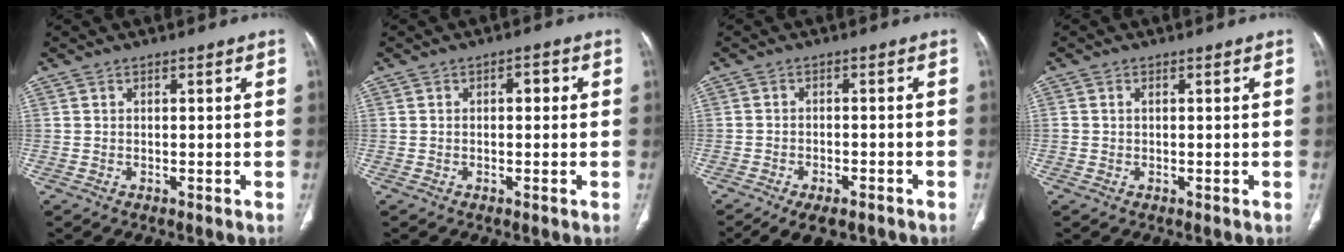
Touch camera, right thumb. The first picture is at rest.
{"total": 2.0, "force": [0.2, 1.2, 1.6], "torque": [-0.018, 0.009, -0.001]}
{"total": 8.5, "force": [-6.2, 3.8, 4.4], "torque": [-0.061, 0.017, -0.091]}
{"total": 0.7, "force": [0.1, 0.5, 0.4], "torque": [-0.008, 0.003, 0.002]}